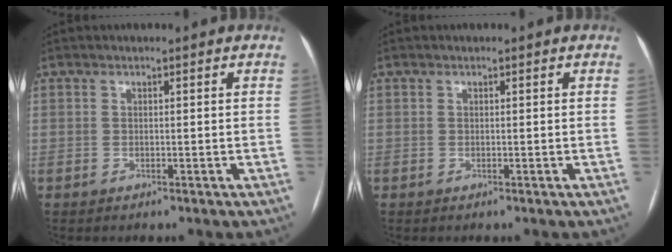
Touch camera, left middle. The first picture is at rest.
{"total": 0.0}